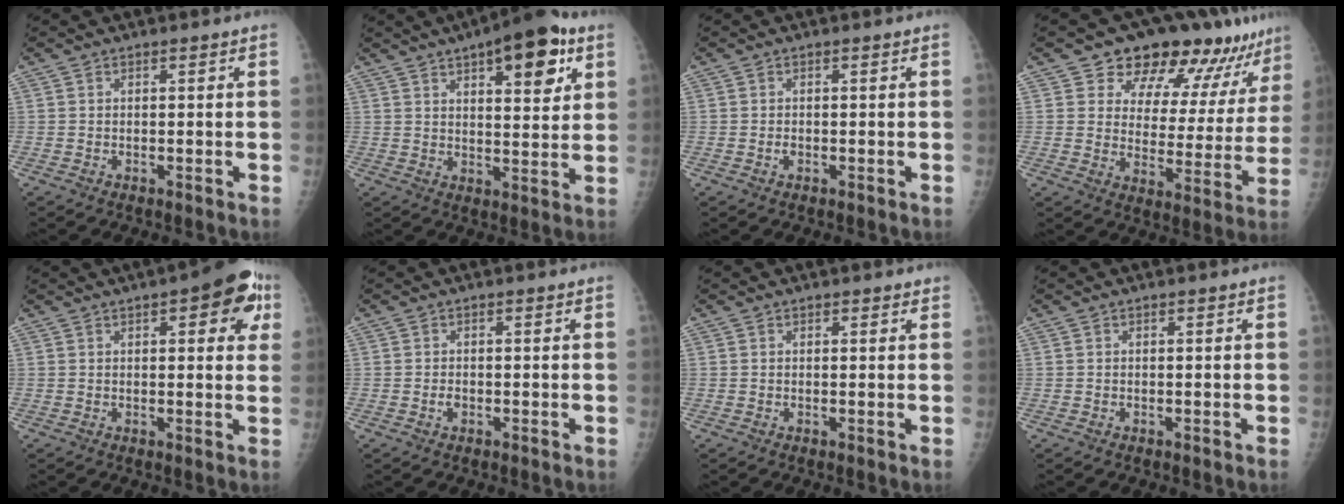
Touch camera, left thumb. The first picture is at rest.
{"total": 14.4, "force": [7.1, 5.5, 11.3], "torque": [-0.123, -0.020, 0.096]}
{"total": 0.7, "force": [-0.2, 0.5, 0.5], "torque": [-0.008, 0.000, -0.005]}
{"total": 16.6, "force": [12.9, 7.8, 7.0], "torque": [-0.036, -0.068, 0.165]}
{"total": 10.5, "force": [4.4, 4.1, 8.6], "torque": [-0.066, -0.001, 0.042]}
{"total": 1.1, "force": [-0.4, 0.8, 0.7], "torque": [-0.012, 0.001, -0.007]}
{"total": 0.8, "force": [0.6, 0.5, 0.2], "torque": [0.002, -0.004, 0.005]}
{"total": 0.0}